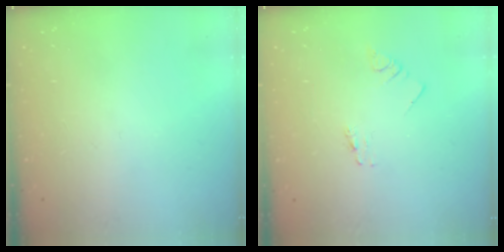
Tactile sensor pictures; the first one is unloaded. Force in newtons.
{"total": 0.0}